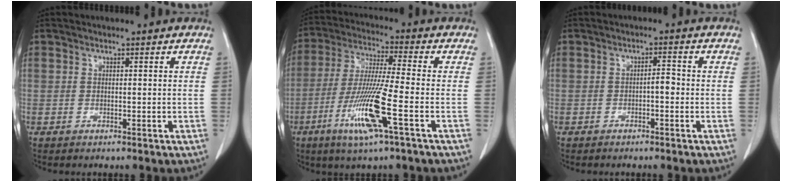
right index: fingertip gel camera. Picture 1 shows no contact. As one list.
[{"total": 12.5, "force": [-4.8, -0.2, 11.5], "torque": [-0.235, -0.021, -0.095]}, {"total": 1.8, "force": [-0.5, 0.5, 1.6], "torque": [-0.022, 0.005, -0.010]}]